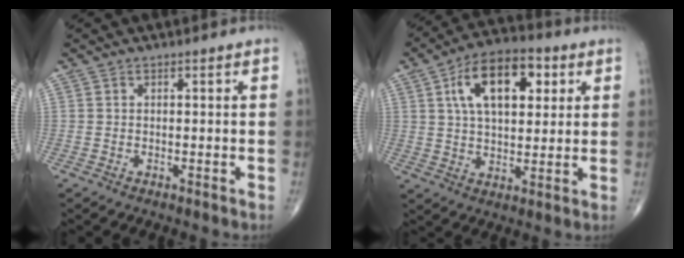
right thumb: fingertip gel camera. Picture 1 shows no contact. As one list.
[{"total": 15.2, "force": [5.0, 8.2, 11.8], "torque": [-0.170, 0.003, 0.078]}]